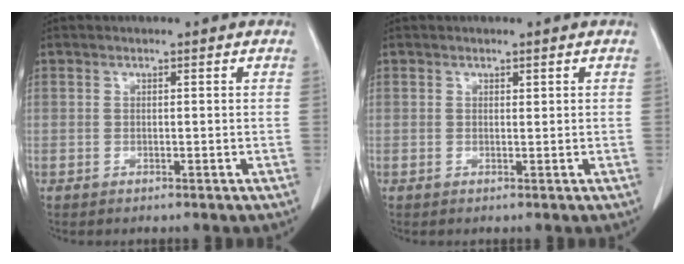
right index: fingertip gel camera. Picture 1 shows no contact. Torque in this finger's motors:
{"motor_torque": [0.02, 0.08, -0.03, 0.01]}